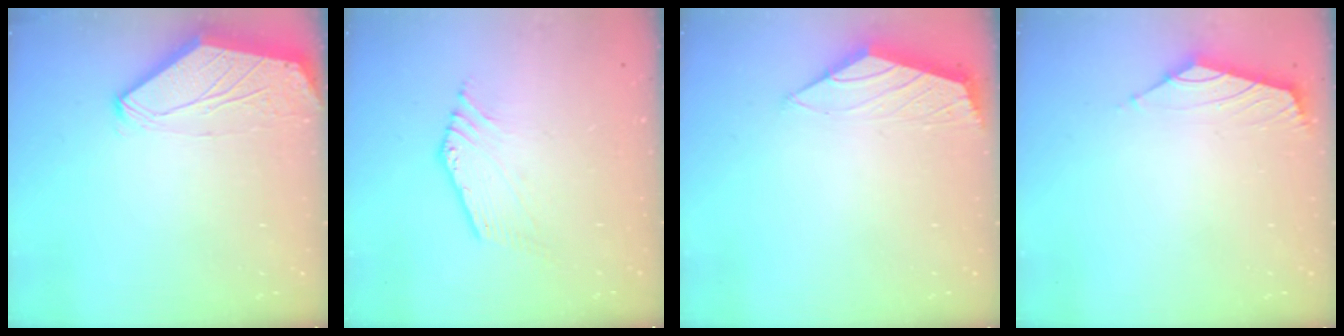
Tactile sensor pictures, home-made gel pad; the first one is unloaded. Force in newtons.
{"total": 2.8, "press": 2.7, "slide": 0.6}
{"total": 1.5, "press": 1.4, "slide": 0.5}
{"total": 1.8, "press": 1.6, "slide": 0.7}